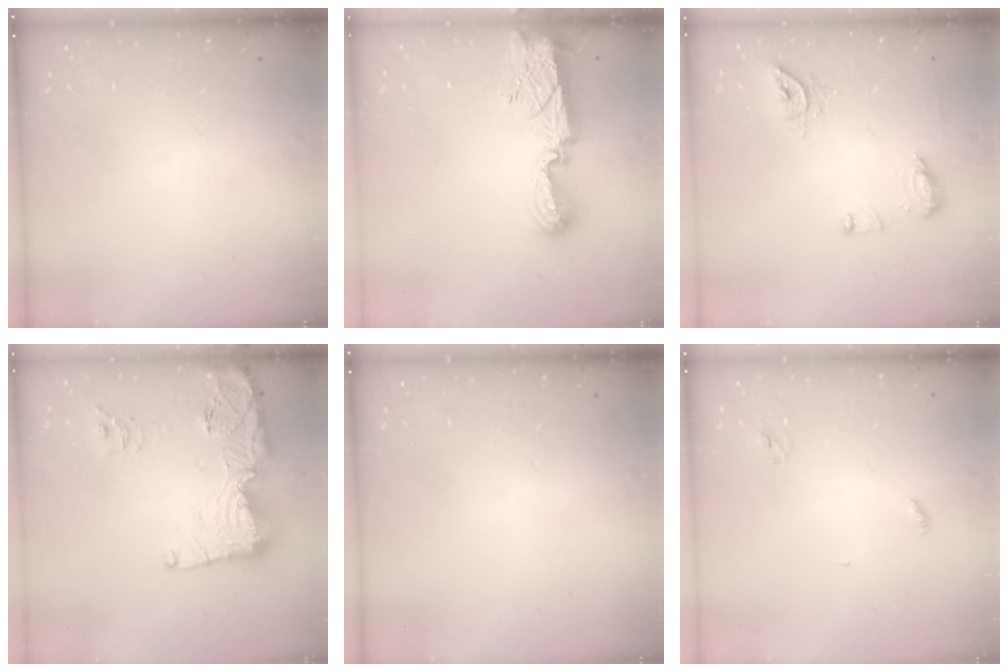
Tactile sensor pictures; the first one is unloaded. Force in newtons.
{"total": 9.8, "press": 9.8, "slide": 0.5}
{"total": 9.8, "press": 9.8, "slide": 0.6}
{"total": 17.1, "press": 17.0, "slide": 1.9}
{"total": 0.0}
{"total": 2.8, "press": 2.8, "slide": 0.2}